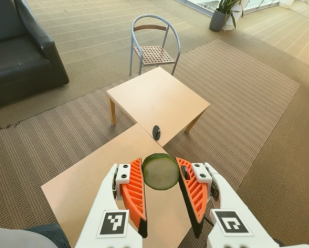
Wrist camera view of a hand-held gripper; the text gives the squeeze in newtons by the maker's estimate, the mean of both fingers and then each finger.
{"total": 11.8, "left": 11.2, "right": 12.4}